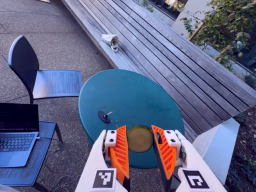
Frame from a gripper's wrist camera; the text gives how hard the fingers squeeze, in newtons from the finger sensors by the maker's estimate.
{"total": 12.1, "left": 12.6, "right": 11.5}